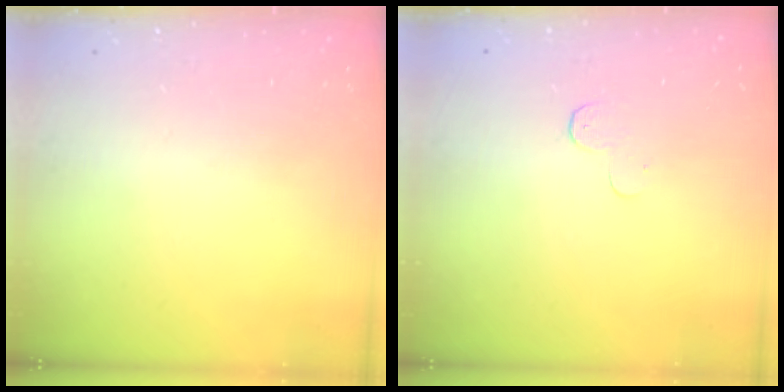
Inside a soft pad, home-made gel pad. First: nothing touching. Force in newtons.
{"total": 3.9, "press": 3.9, "slide": 0.4}